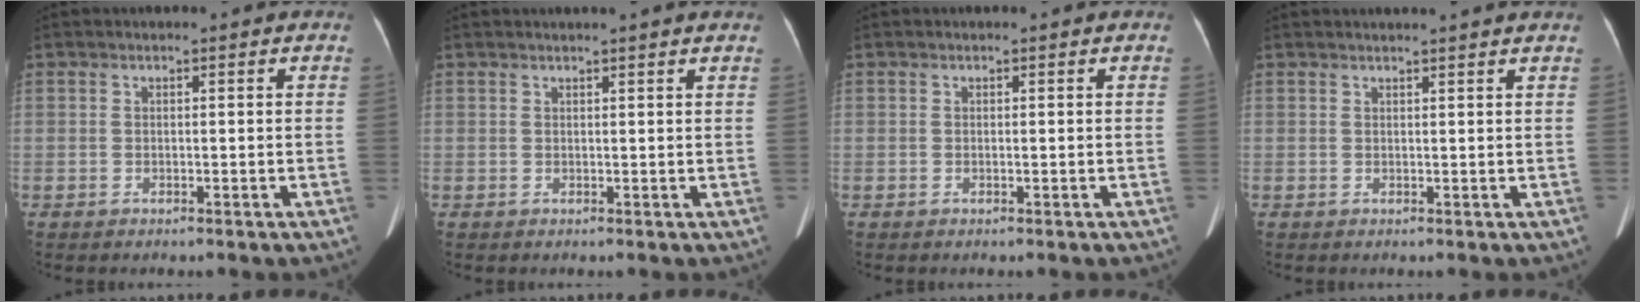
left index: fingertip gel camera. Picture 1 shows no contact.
{"total": 3.4, "force": [3.0, -0.6, 1.5], "torque": [-0.023, 0.016, 0.033]}
{"total": 0.0}
{"total": 4.8, "force": [4.4, -0.7, 1.7], "torque": [-0.022, 0.016, 0.045]}